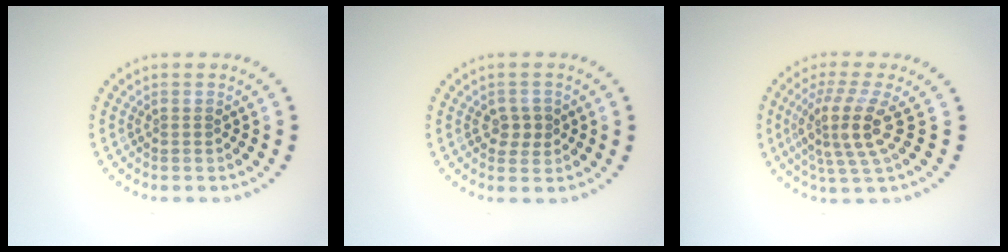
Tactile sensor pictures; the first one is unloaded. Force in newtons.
{"total": 1.9, "press": 1.8, "slide": 0.4}
{"total": 4.2, "press": 3.1, "slide": 2.7}